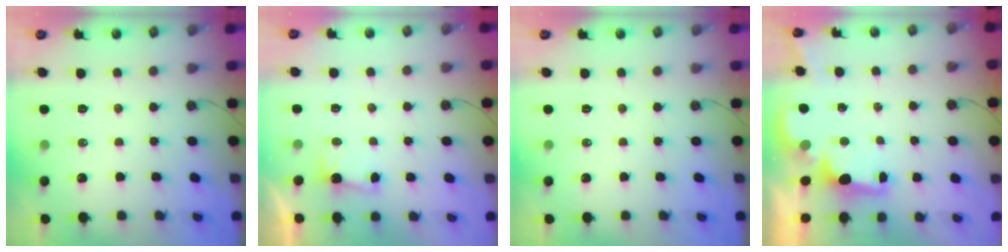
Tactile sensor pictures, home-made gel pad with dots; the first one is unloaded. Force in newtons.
{"total": 2.4, "press": 2.3, "slide": 0.9}
{"total": 0.0}
{"total": 2.2, "press": 2.1, "slide": 0.8}